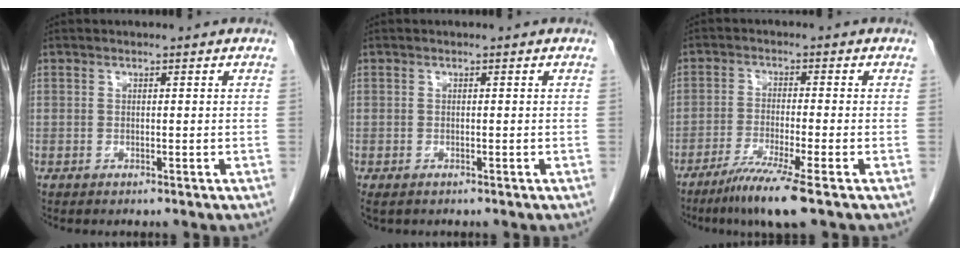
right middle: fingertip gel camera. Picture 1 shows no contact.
{"total": 1.8, "force": [-1.2, 0.9, 1.0], "torque": [-0.022, -0.005, -0.015]}
{"total": 7.2, "force": [-4.8, -0.9, 5.3], "torque": [-0.098, -0.023, -0.091]}